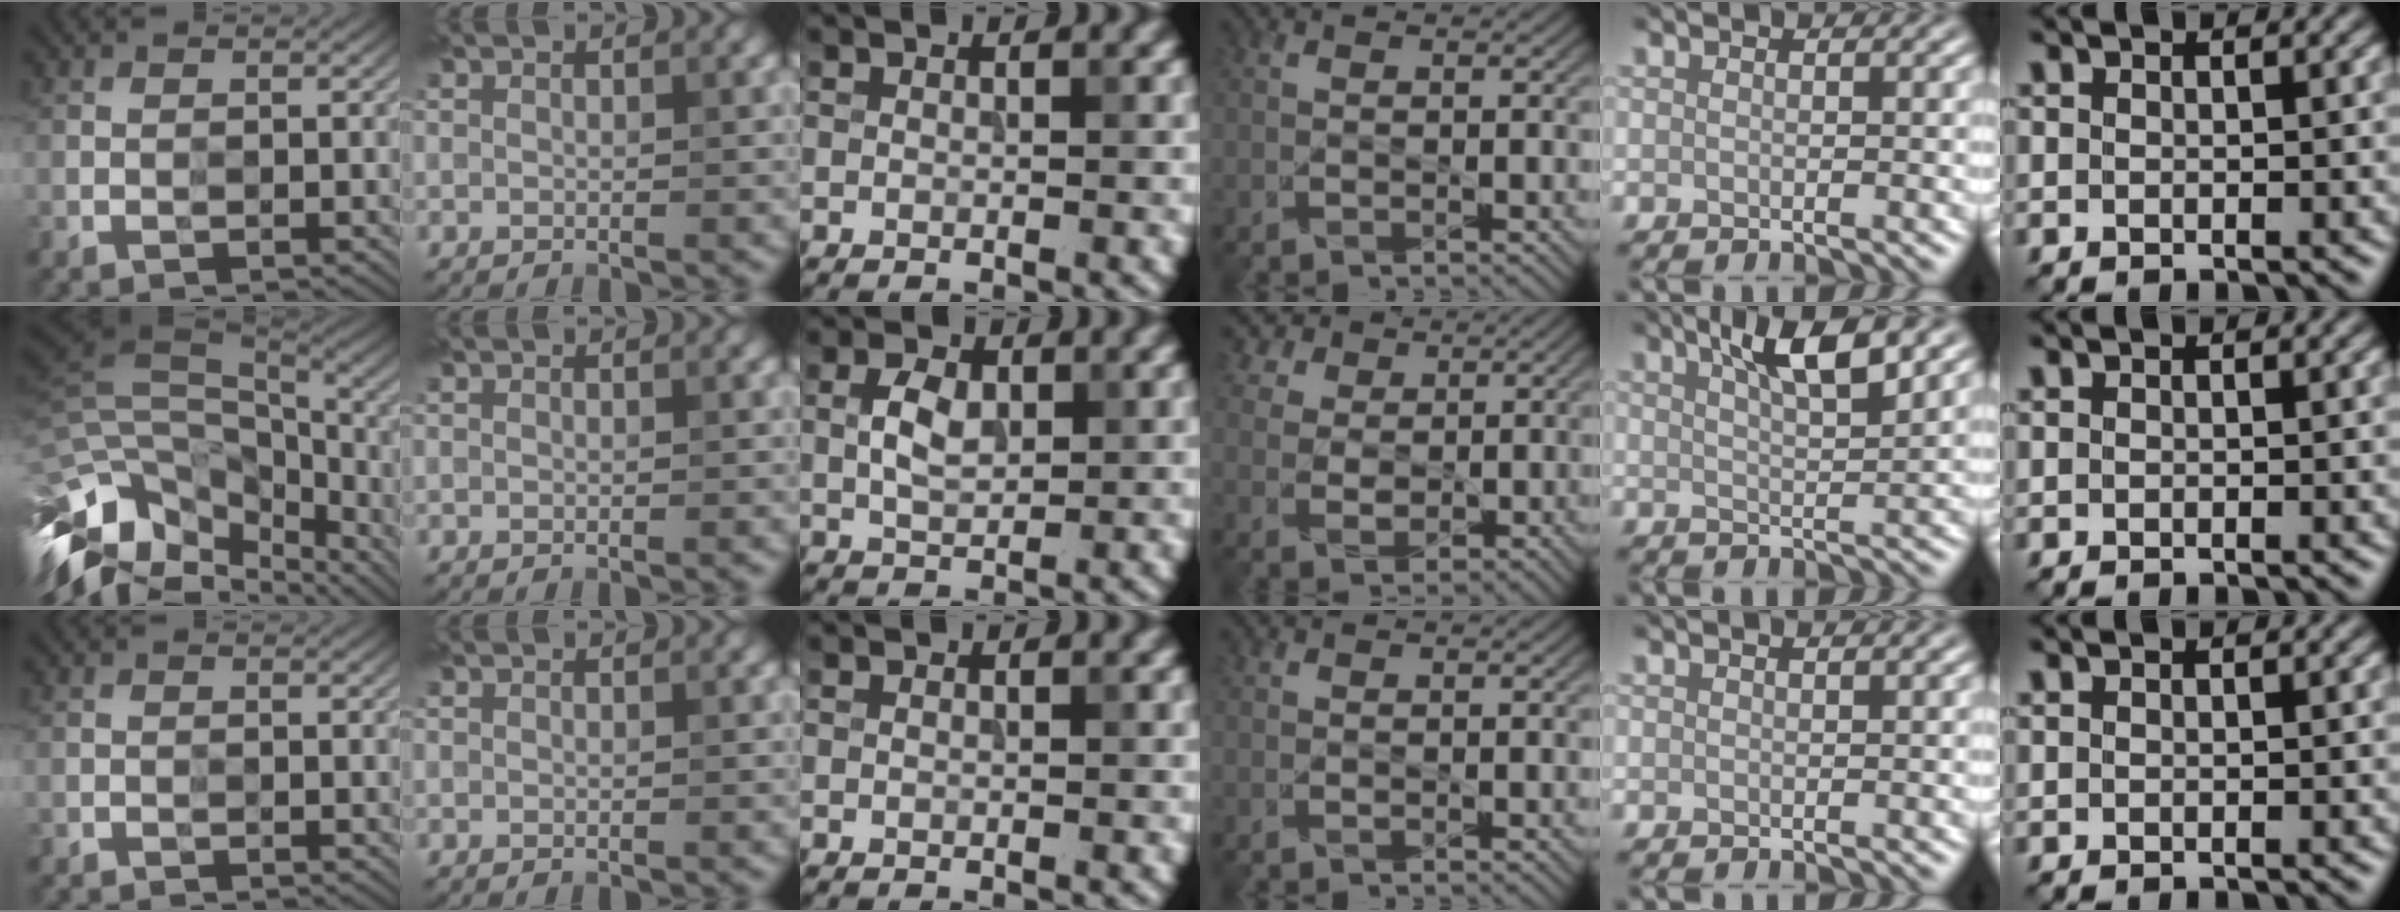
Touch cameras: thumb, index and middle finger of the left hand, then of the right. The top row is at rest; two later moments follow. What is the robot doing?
{"motion": "wipe", "object": "glasses"}